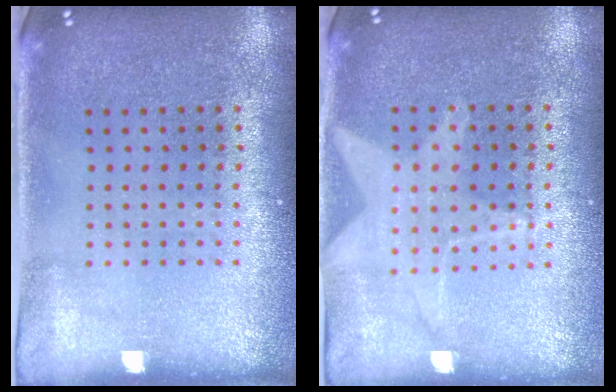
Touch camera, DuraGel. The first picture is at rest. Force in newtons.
{"total": 0.6, "press": 0.5, "slide": 0.2}